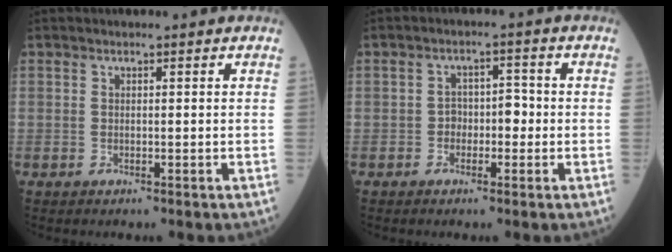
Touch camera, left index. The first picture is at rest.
{"total": 3.3, "force": [-0.8, 1.9, 2.6], "torque": [-0.033, 0.017, -0.014]}